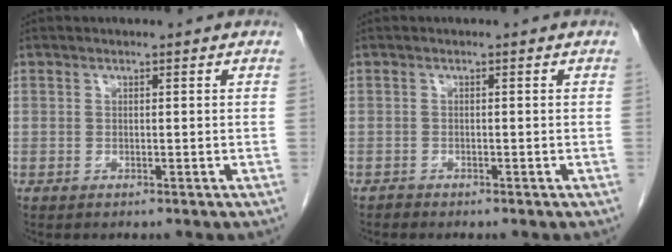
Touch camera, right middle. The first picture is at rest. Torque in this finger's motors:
{"motor_torque": [-0.16, -0.03, -0.06, -0.01]}